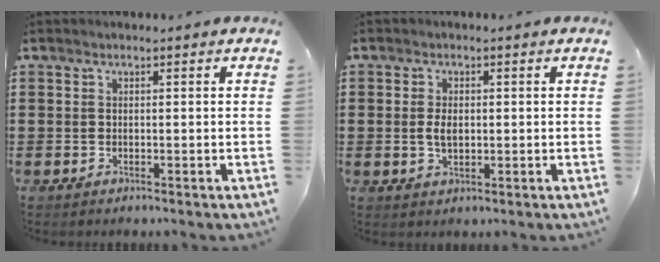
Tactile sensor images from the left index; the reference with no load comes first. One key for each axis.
{"total": 2.9, "fx": 0.0, "fy": 1.5, "fz": 2.5, "tx": -0.057, "ty": 0.002, "tz": -0.004}